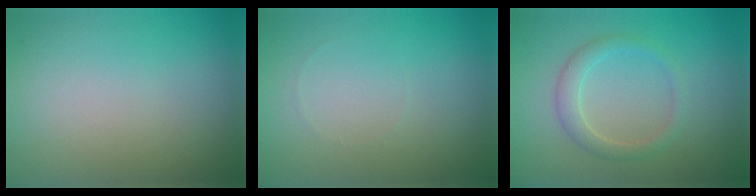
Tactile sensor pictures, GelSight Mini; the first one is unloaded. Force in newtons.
{"total": 0.0}
{"total": 2.2, "press": 2.2, "slide": 0.2}